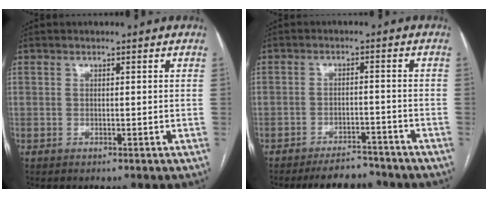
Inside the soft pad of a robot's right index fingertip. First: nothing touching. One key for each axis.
{"total": 6.1, "fx": -5.8, "fy": 1.6, "fz": 1.3, "tx": -0.012, "ty": -0.002, "tz": -0.089}